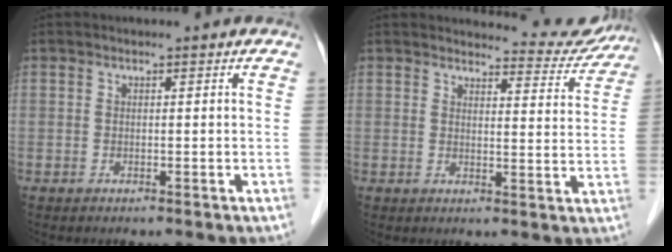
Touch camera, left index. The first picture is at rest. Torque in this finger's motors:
{"motor_torque": [0.40, -0.67, 0.02, 0.00]}